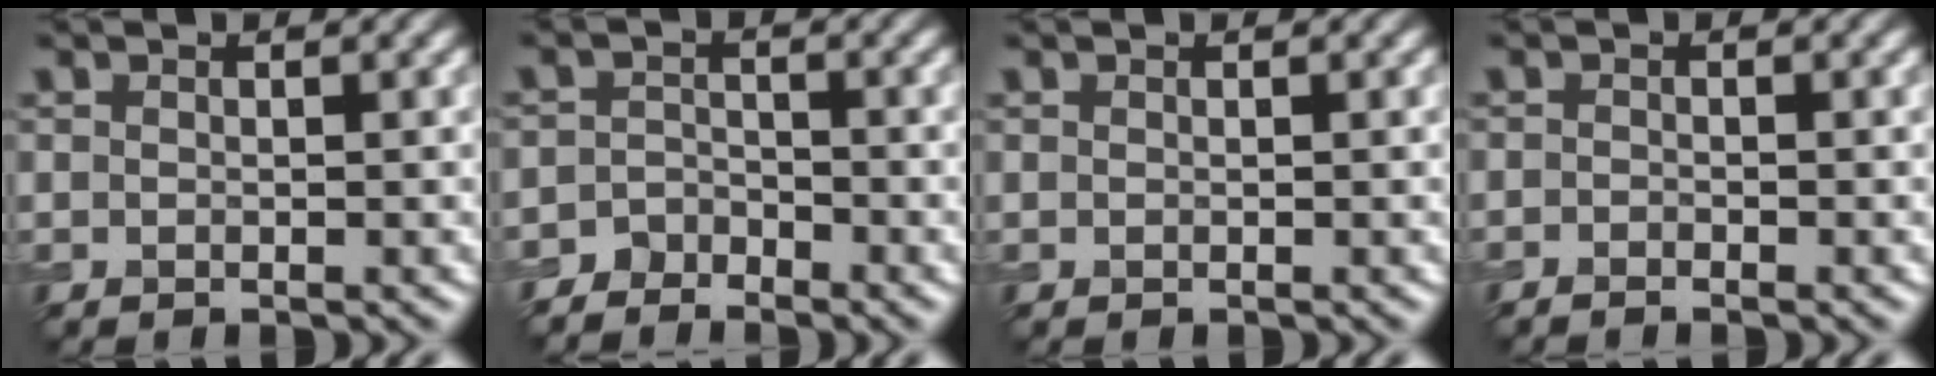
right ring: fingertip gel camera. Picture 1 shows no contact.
{"total": 2.5, "force": [-2.3, 1.0, 0.3], "torque": [-0.003, 0.003, -0.053]}
{"total": 0.0}
{"total": 1.0, "force": [-0.9, 0.1, 0.5], "torque": [-0.011, -0.002, -0.019]}